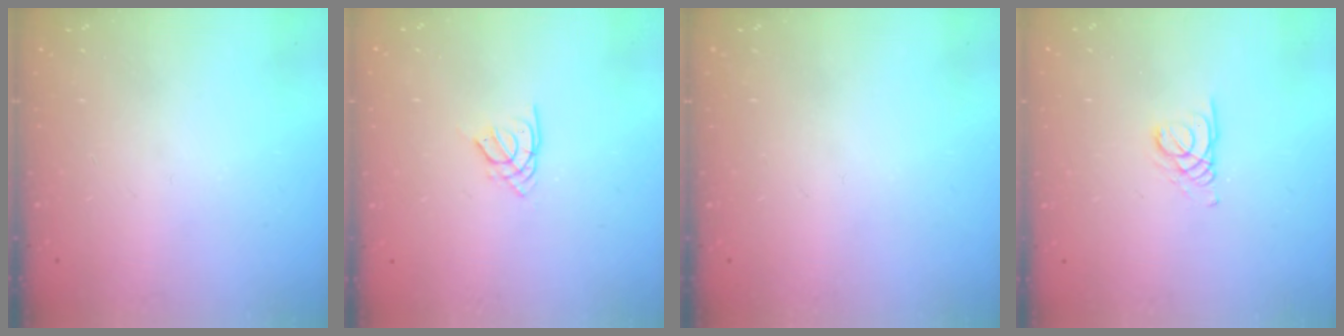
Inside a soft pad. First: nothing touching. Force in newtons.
{"total": 2.3, "press": 2.3, "slide": 0.5}
{"total": 0.0}
{"total": 1.7, "press": 1.7, "slide": 0.2}